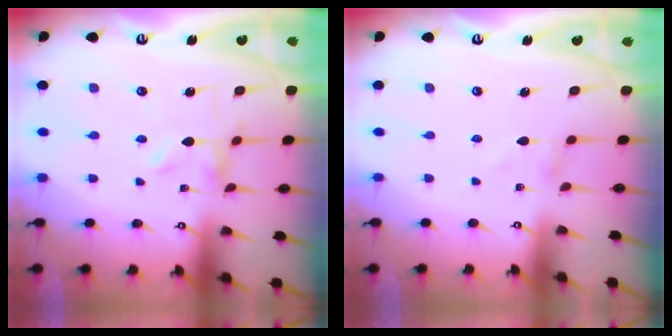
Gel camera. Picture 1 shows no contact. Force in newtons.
{"total": 1.4, "press": 1.4, "slide": 0.1}